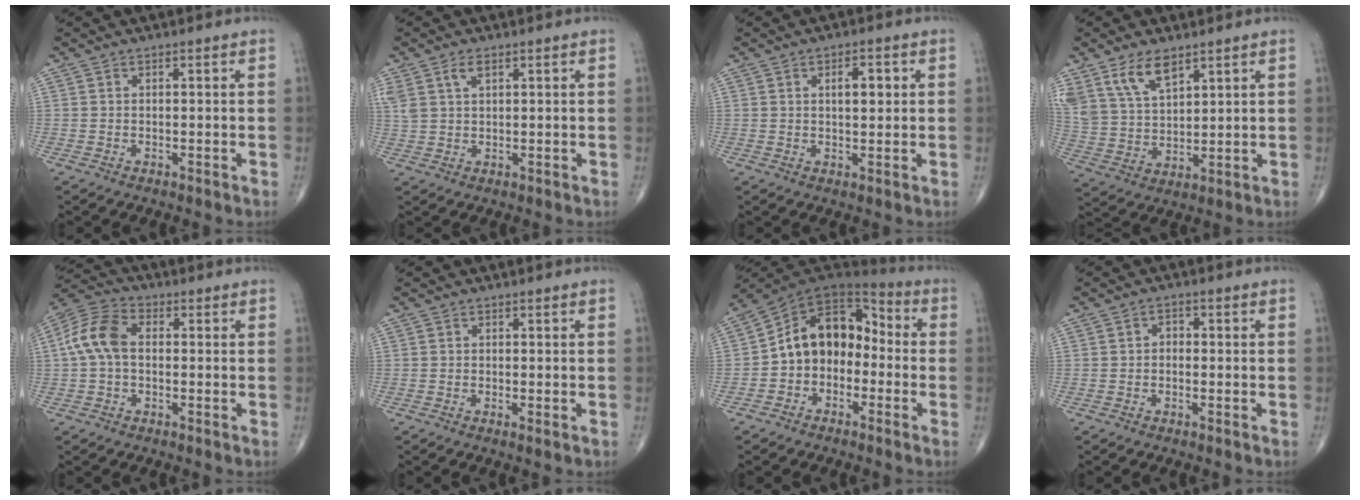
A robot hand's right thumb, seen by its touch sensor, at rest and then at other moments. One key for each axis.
{"total": 4.7, "fx": 2.3, "fy": 2.5, "fz": 3.2, "tx": -0.074, "ty": 0.004, "tz": 0.052}
{"total": 4.2, "fx": 1.1, "fy": 1.9, "fz": 3.5, "tx": -0.045, "ty": -0.003, "tz": 0.015}
{"total": 10.8, "fx": 6.9, "fy": 5.4, "fz": 6.4, "tx": -0.113, "ty": -0.023, "tz": 0.146}
{"total": 9.2, "fx": 0.3, "fy": 5.9, "fz": 7.0, "tx": -0.148, "ty": 0.027, "tz": -0.005}
{"total": 0.8, "fx": -0.2, "fy": 0.2, "fz": 0.8, "tx": -0.020, "ty": -0.004, "tz": -0.007}
{"total": 13.5, "fx": -1.8, "fy": 10.0, "fz": 9.0, "tx": -0.111, "ty": 0.061, "tz": -0.049}
{"total": 1.8, "fx": -0.2, "fy": 1.3, "fz": 1.2, "tx": -0.008, "ty": 0.009, "tz": -0.010}